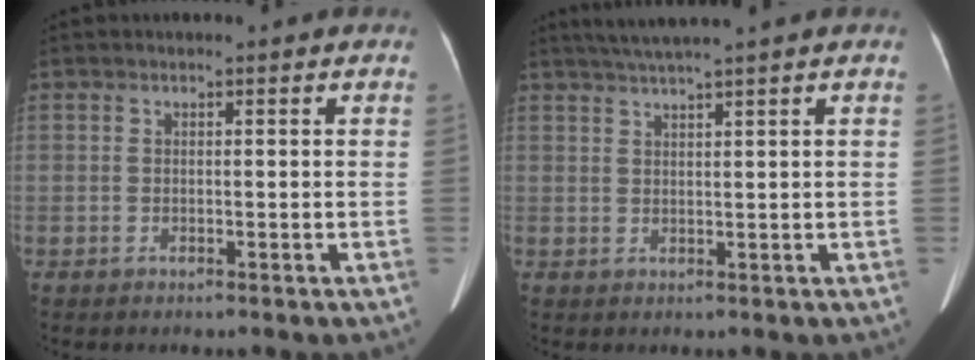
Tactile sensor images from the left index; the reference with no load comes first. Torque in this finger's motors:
{"motor_torque": [0.36, -0.45, 0.01, 0.06]}